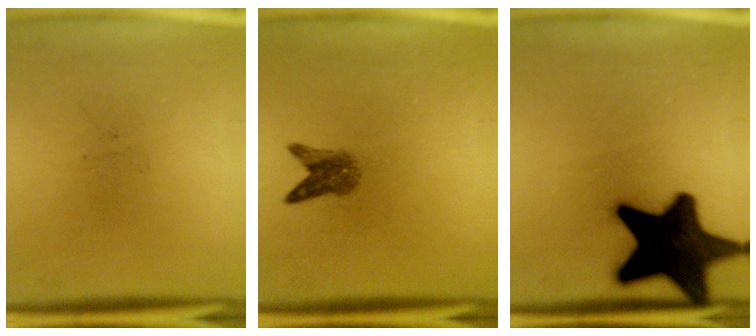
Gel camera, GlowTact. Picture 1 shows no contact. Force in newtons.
{"total": 2.9}
{"total": 17.6}